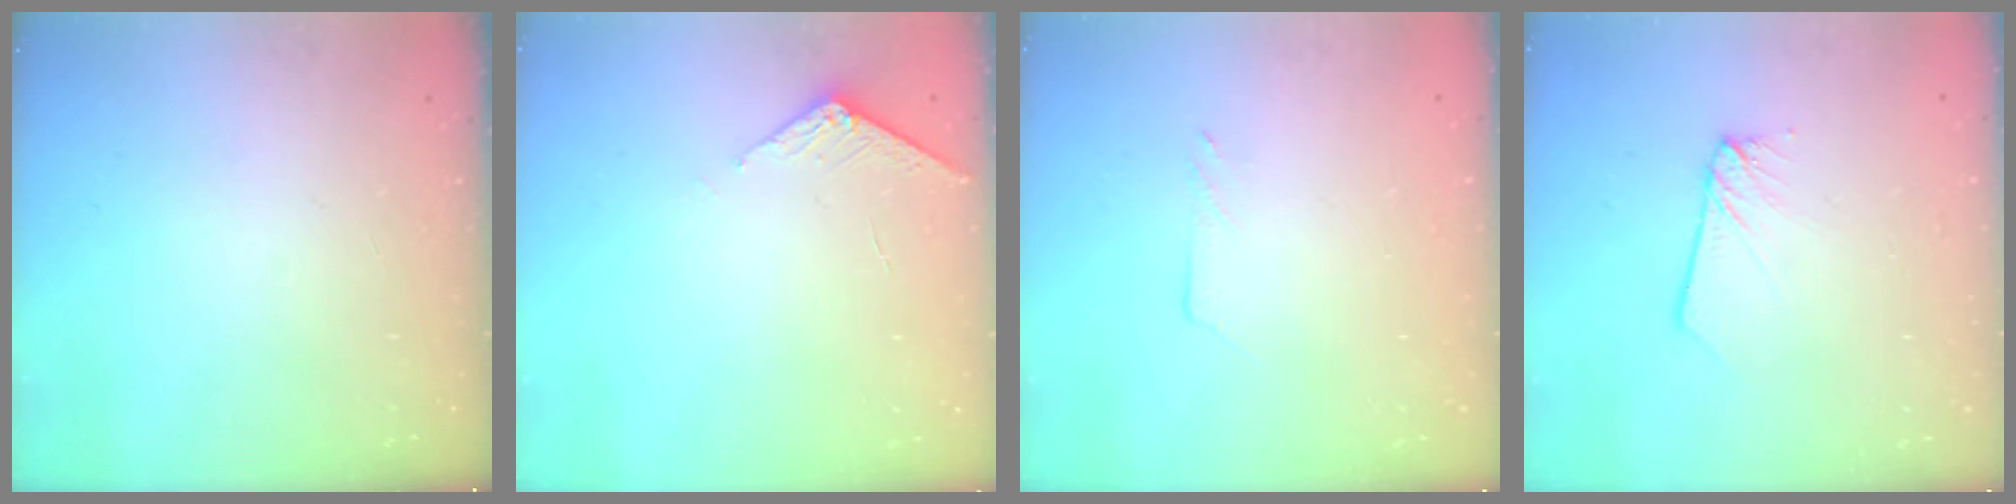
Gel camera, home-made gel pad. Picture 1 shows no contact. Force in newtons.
{"total": 2.7, "press": 2.7, "slide": 0.3}
{"total": 2.2, "press": 2.2, "slide": 0.2}
{"total": 2.3, "press": 2.3, "slide": 0.2}